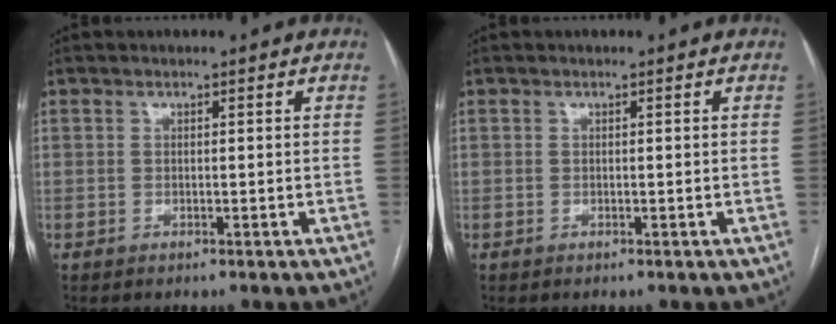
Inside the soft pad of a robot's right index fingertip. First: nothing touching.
{"total": 0.0}